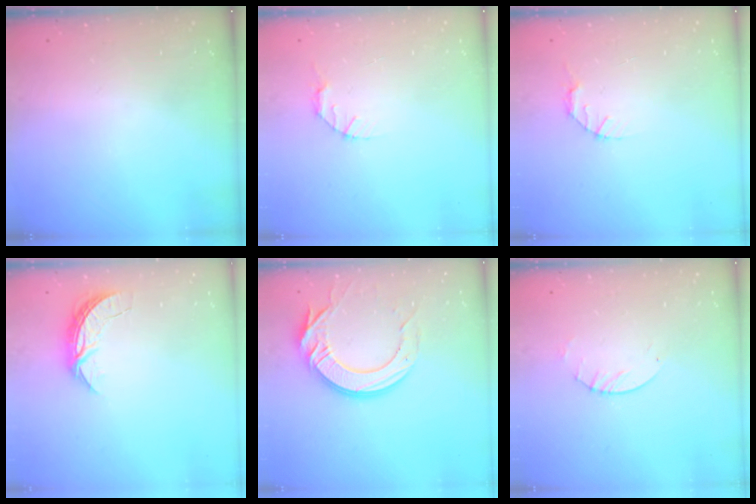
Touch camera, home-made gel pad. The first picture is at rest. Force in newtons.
{"total": 2.8, "press": 2.8, "slide": 0.4}
{"total": 2.8, "press": 2.8, "slide": 0.4}
{"total": 6.2, "press": 6.2, "slide": 0.5}
{"total": 16.4, "press": 16.4, "slide": 1.2}
{"total": 2.6, "press": 2.5, "slide": 0.4}